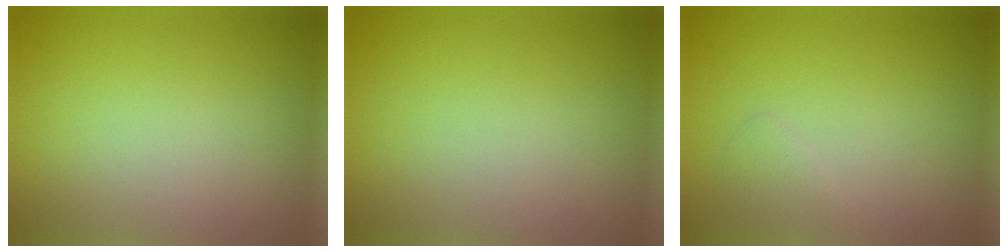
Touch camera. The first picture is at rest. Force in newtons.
{"total": 0.0}
{"total": 0.8, "press": 0.8, "slide": 0.0}